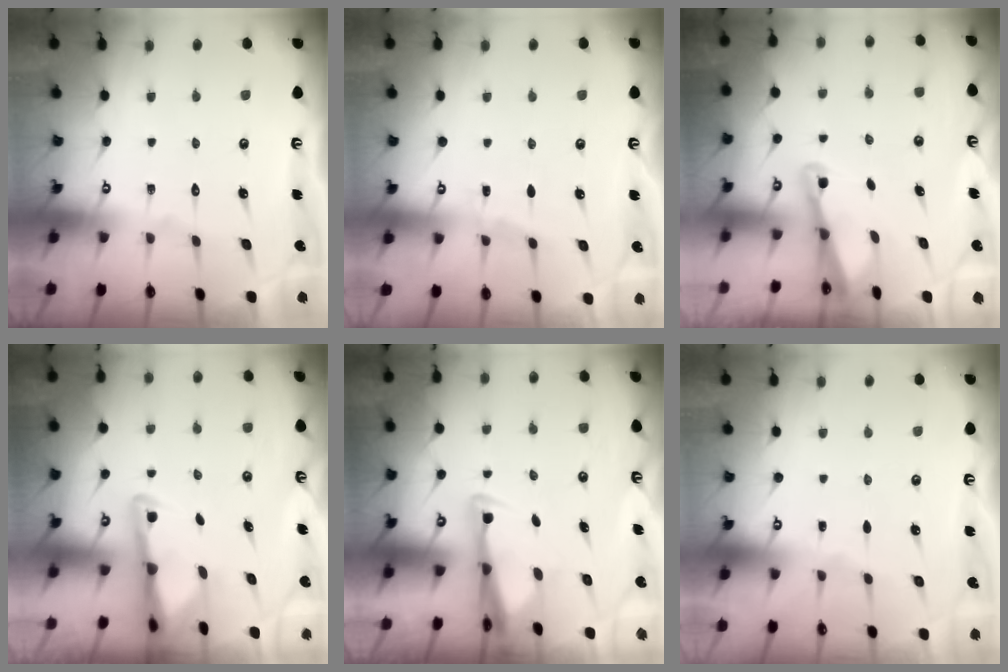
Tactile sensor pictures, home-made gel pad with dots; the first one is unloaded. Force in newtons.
{"total": 2.9, "press": 2.9, "slide": 0.4}
{"total": 2.2, "press": 2.2, "slide": 0.3}
{"total": 3.0, "press": 2.9, "slide": 0.7}
{"total": 2.8, "press": 2.7, "slide": 0.9}
{"total": 0.0}